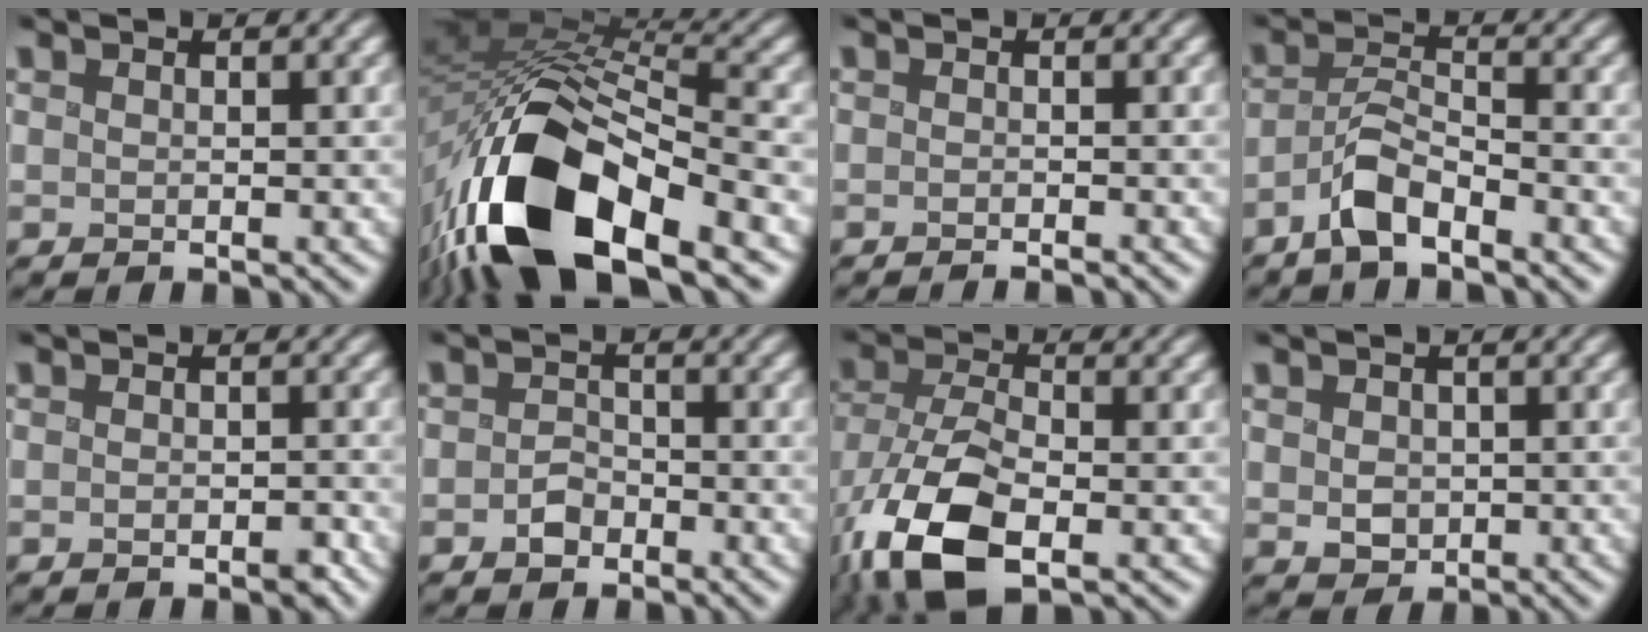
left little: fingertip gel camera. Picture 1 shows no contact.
{"total": 16.5, "force": [-8.7, 7.5, 11.9], "torque": [-0.228, 0.000, -0.169]}
{"total": 1.3, "force": [-1.2, 0.1, 0.5], "torque": [0.001, -0.001, -0.020]}
{"total": 3.8, "force": [-3.0, 1.0, 2.2], "torque": [-0.041, 0.005, -0.066]}
{"total": 1.4, "force": [-0.9, 0.7, 0.8], "torque": [-0.006, -0.004, -0.014]}
{"total": 1.9, "force": [-1.4, 1.2, 0.5], "torque": [-0.001, -0.001, -0.033]}
{"total": 11.4, "force": [-5.1, 5.7, 8.4], "torque": [-0.195, -0.026, -0.101]}
{"total": 1.8, "force": [-0.1, 1.6, 0.9], "torque": [-0.020, -0.004, -0.002]}